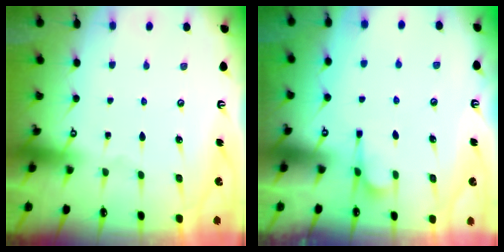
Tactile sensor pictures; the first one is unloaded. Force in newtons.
{"total": 2.6, "press": 2.4, "slide": 1.0}